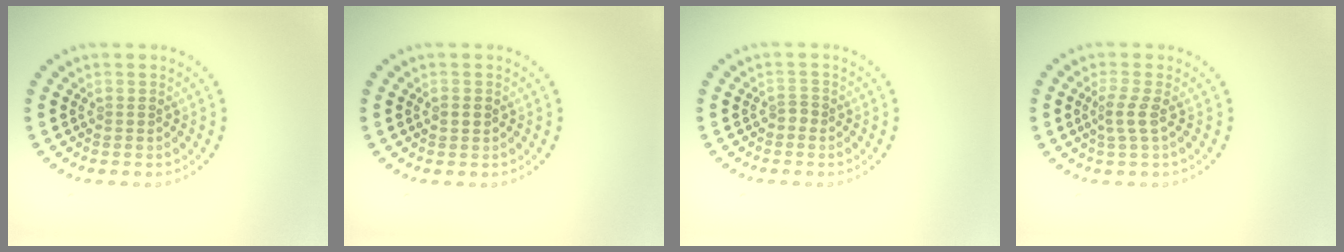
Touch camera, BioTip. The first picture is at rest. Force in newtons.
{"total": 1.1, "press": 1.1, "slide": 0.1}
{"total": 0.9, "press": 0.6, "slide": 0.7}
{"total": 1.8, "press": 1.2, "slide": 1.3}